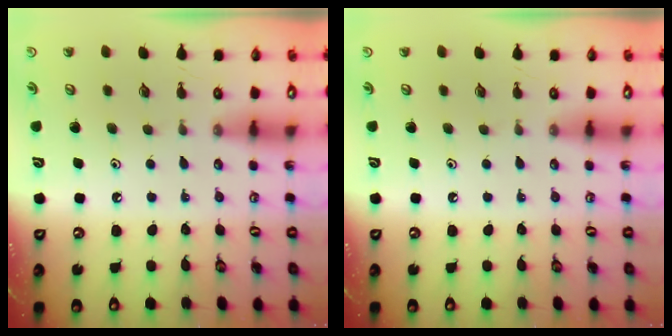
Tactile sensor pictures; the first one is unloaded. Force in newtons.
{"total": 0.0}